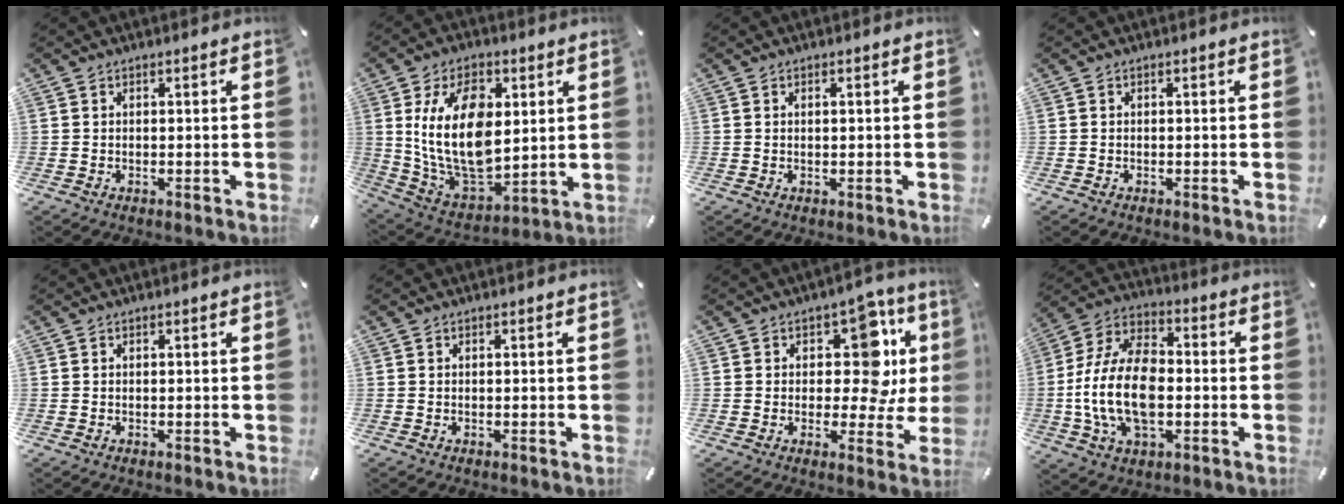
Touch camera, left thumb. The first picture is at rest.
{"total": 19.9, "force": [4.1, 12.6, 14.9], "torque": [-0.319, -0.017, 0.070]}
{"total": 0.8, "force": [0.2, 0.2, 0.8], "torque": [-0.014, 0.001, 0.003]}
{"total": 0.0}
{"total": 0.0}
{"total": 0.0}
{"total": 14.9, "force": [4.6, 9.0, 11.0], "torque": [-0.130, -0.034, 0.078]}
{"total": 17.4, "force": [-3.2, 11.0, 13.1], "torque": [-0.293, 0.006, -0.063]}